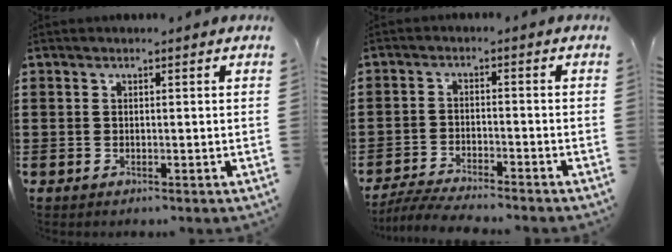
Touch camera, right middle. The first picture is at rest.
{"total": 4.4, "force": [-4.3, -0.1, 1.1], "torque": [-0.034, -0.011, -0.089]}